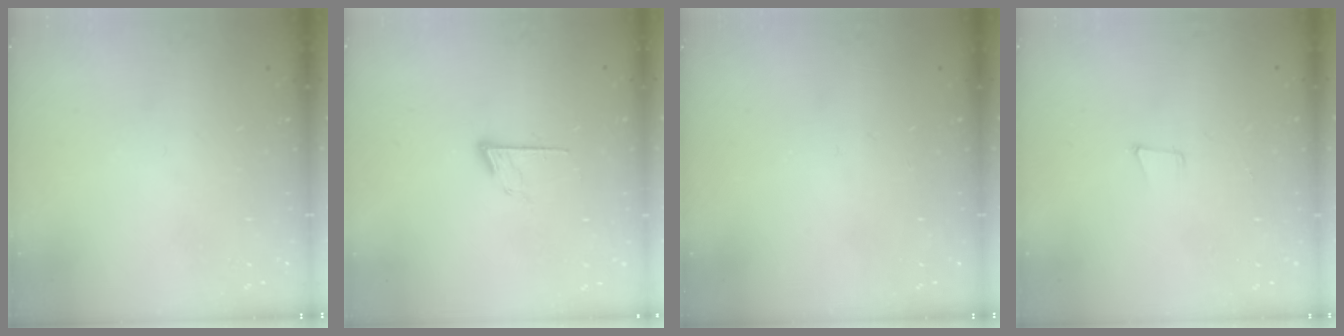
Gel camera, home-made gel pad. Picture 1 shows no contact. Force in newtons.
{"total": 7.4, "press": 7.4, "slide": 0.6}
{"total": 0.0}
{"total": 4.6, "press": 3.6, "slide": 2.9}